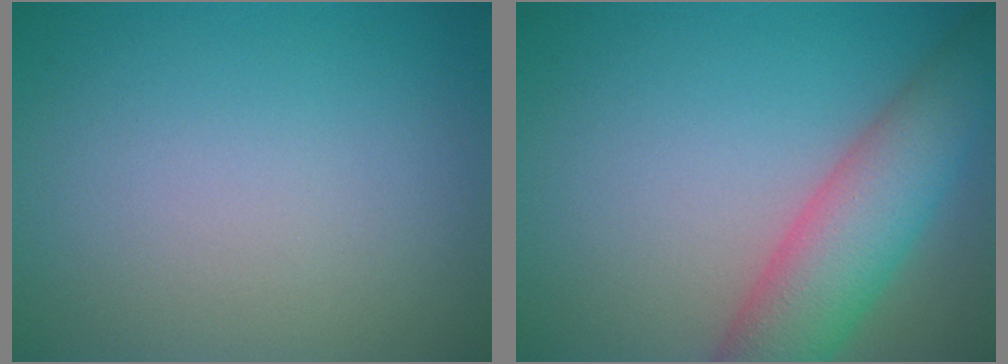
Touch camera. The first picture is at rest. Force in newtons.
{"total": 7.1, "press": 7.0, "slide": 0.2}